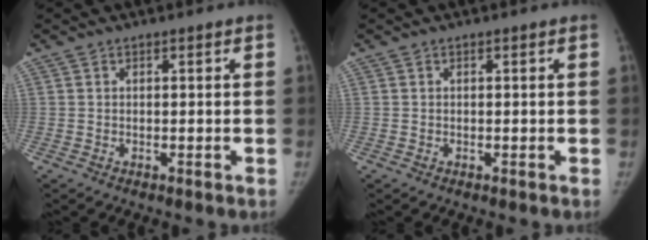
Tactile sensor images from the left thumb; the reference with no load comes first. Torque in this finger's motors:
{"motor_torque": [-0.14, 0.07, -0.12, 0.13, 0.08]}